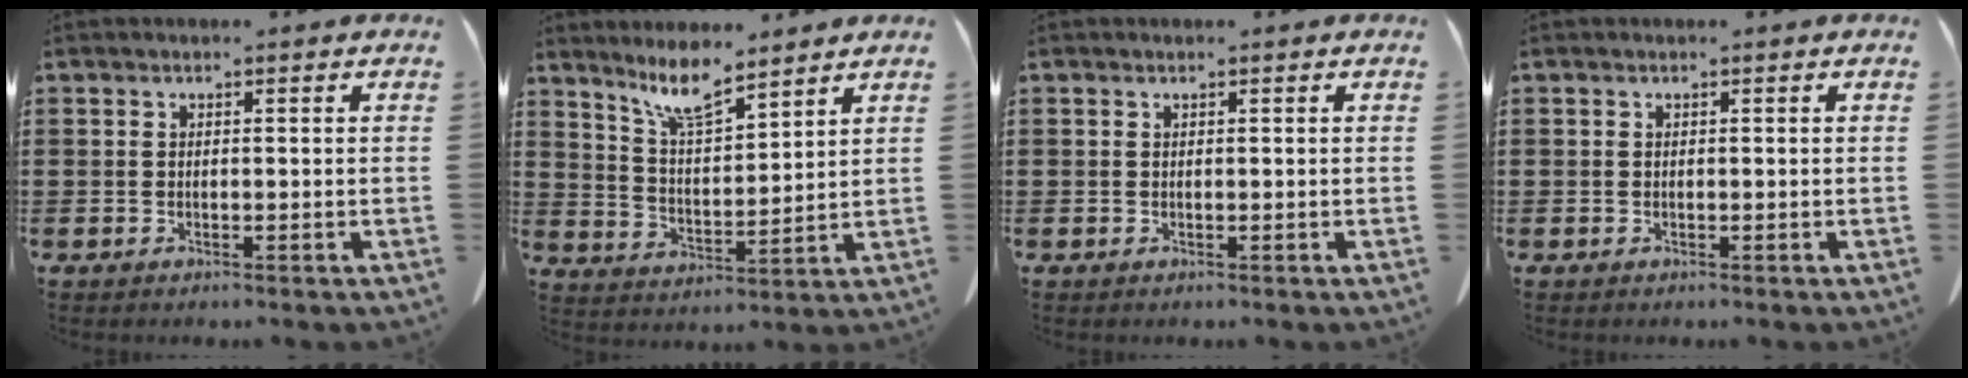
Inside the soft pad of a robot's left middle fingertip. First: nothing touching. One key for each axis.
{"total": 7.7, "fx": 6.5, "fy": 1.3, "fz": 4.0, "tx": -0.098, "ty": -0.024, "tz": 0.118}
{"total": 0.0}
{"total": 0.0}